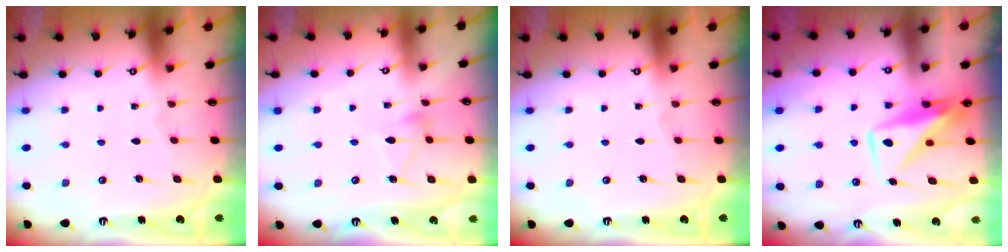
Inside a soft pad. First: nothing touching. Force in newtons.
{"total": 5.1, "press": 5.1, "slide": 0.3}
{"total": 0.0}
{"total": 10.9, "press": 10.8, "slide": 0.9}